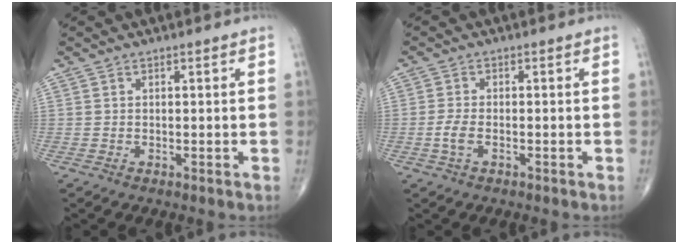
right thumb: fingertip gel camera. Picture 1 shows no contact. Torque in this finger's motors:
{"motor_torque": [-0.55, 0.44, 0.18, 0.21, 0.09]}